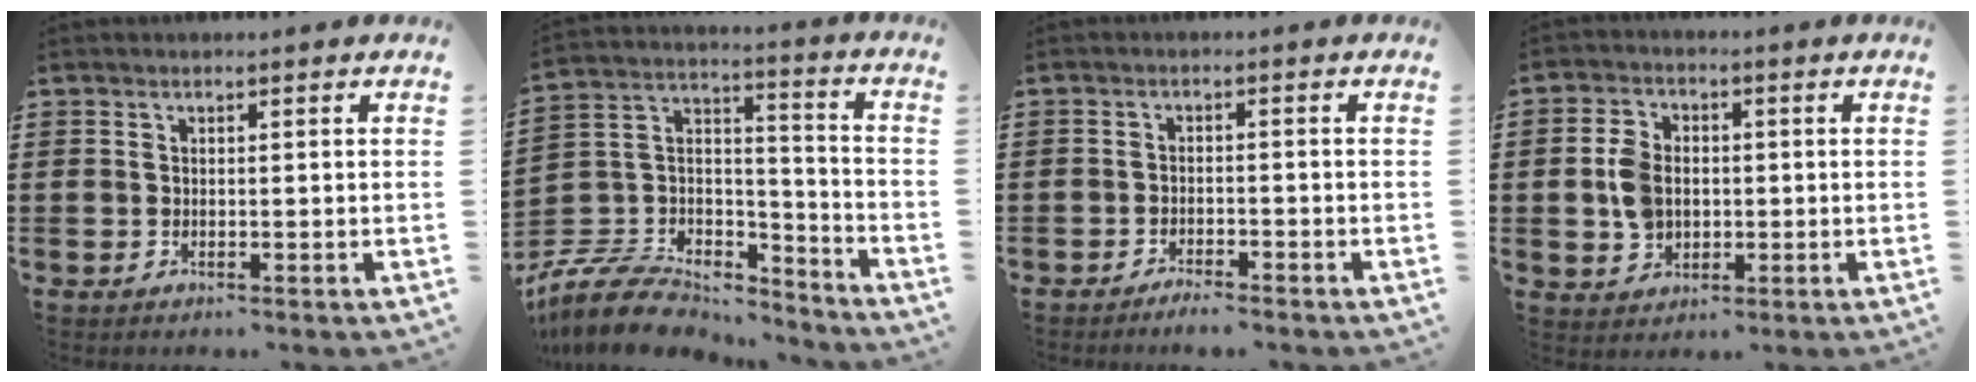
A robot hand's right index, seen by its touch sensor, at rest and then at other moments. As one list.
[{"total": 10.4, "force": [-9.0, 4.1, 3.0], "torque": [-0.086, 0.015, -0.181]}, {"total": 1.9, "force": [-1.9, 0.0, 0.3], "torque": [-0.009, 0.001, -0.039]}, {"total": 6.0, "force": [-0.2, 4.5, 3.9], "torque": [-0.103, 0.007, -0.009]}]